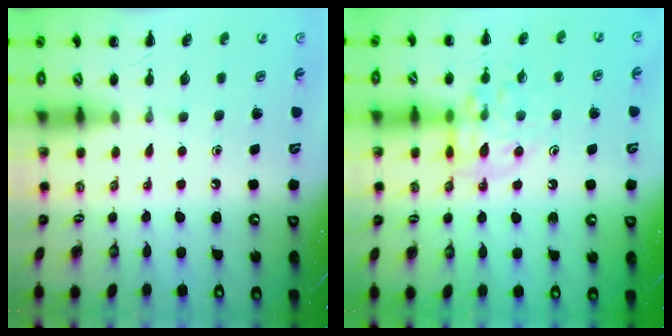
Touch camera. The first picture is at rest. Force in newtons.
{"total": 11.6, "press": 11.5, "slide": 1.6}